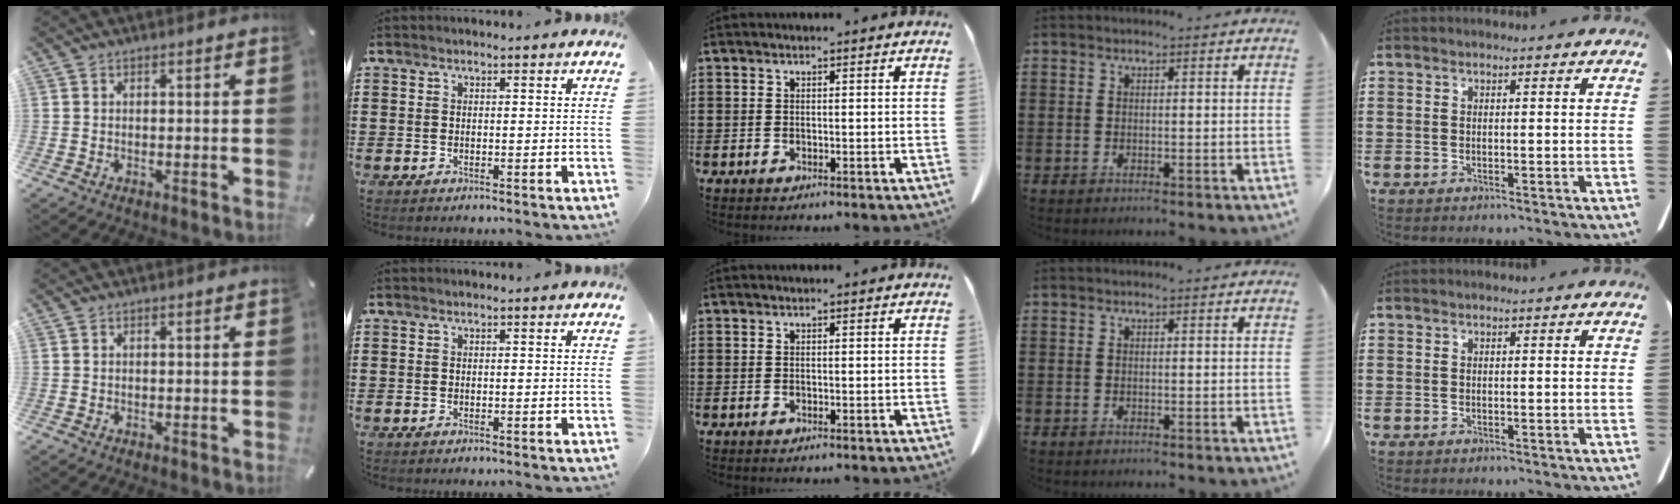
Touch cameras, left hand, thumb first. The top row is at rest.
{}